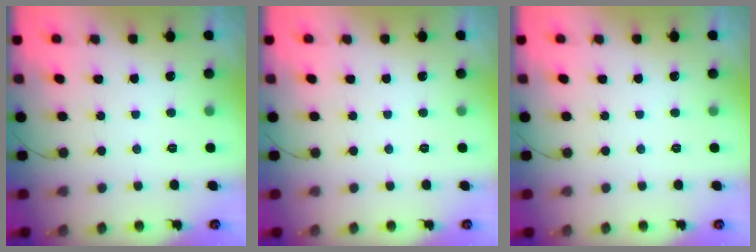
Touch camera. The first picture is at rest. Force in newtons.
{"total": 0.0}
{"total": 0.0}